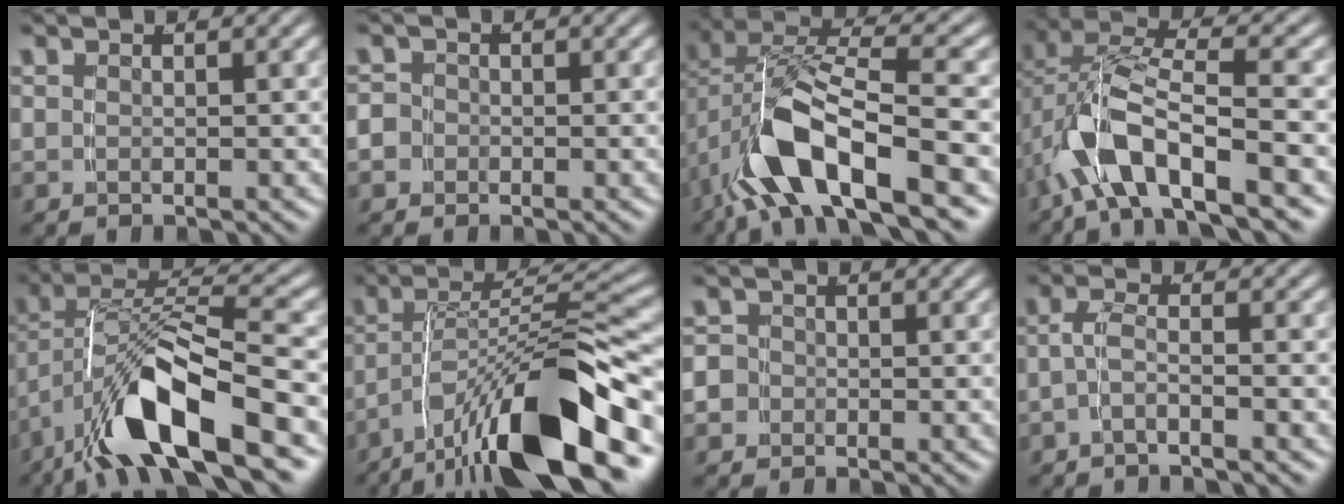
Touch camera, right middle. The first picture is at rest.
{"total": 2.3, "force": [-0.9, 2.1, 0.4], "torque": [-0.017, -0.010, -0.017]}
{"total": 9.0, "force": [-2.0, 4.6, 7.5], "torque": [-0.166, -0.015, -0.026]}
{"total": 7.3, "force": [-1.9, 3.9, 5.8], "torque": [-0.141, -0.011, -0.024]}
{"total": 8.1, "force": [-2.9, 3.1, 6.9], "torque": [-0.125, -0.006, -0.043]}
{"total": 10.4, "force": [-5.1, 3.1, 8.5], "torque": [-0.127, -0.002, -0.073]}
{"total": 3.2, "force": [-0.9, 3.0, 0.7], "torque": [-0.025, -0.012, -0.018]}
{"total": 2.1, "force": [-1.4, 0.1, 1.5], "torque": [-0.038, -0.010, -0.023]}